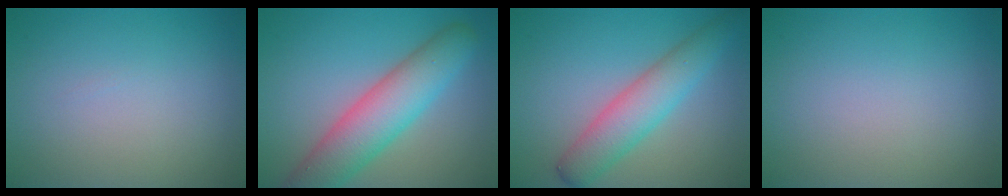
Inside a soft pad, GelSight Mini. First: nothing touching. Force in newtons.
{"total": 7.3, "press": 7.3, "slide": 0.4}
{"total": 4.9, "press": 4.9, "slide": 0.3}
{"total": 0.0}